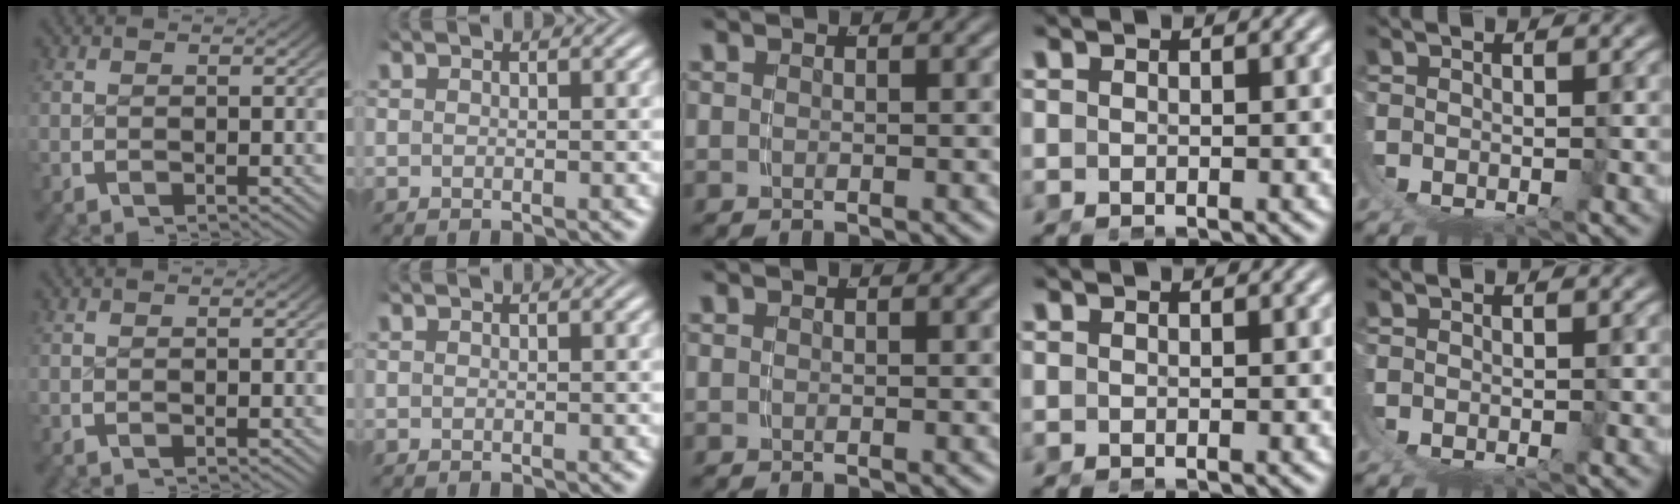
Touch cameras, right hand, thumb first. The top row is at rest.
{}